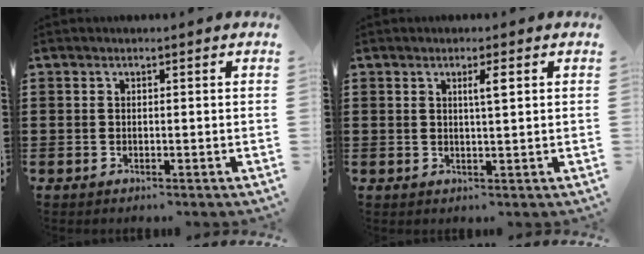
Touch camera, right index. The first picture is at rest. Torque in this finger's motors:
{"motor_torque": [-0.05, 0.18, 0.06, 0.02]}